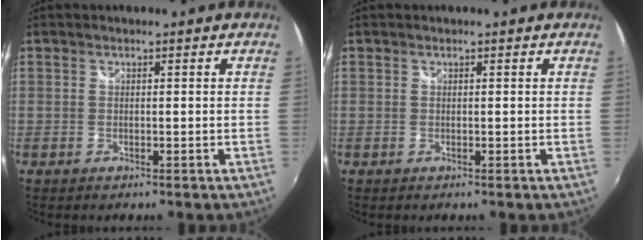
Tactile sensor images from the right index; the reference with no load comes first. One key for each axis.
{"total": 0.0}